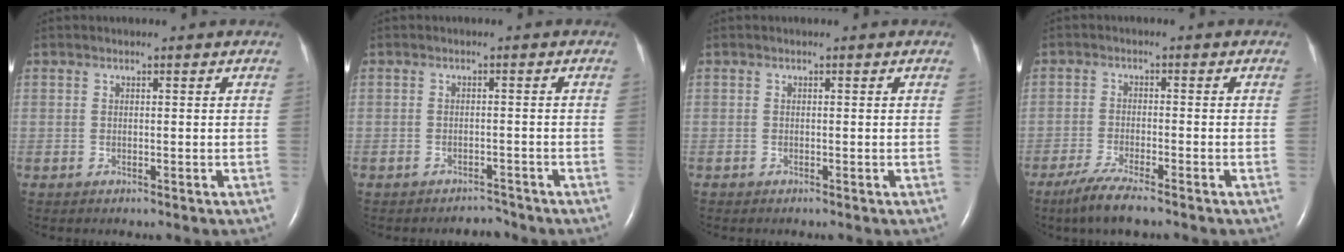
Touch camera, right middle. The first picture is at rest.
{"total": 1.9, "force": [-1.8, 0.5, -0.3], "torque": [0.003, -0.004, -0.024]}
{"total": 0.0}
{"total": 5.9, "force": [-4.3, 0.4, 3.9], "torque": [-0.083, -0.017, -0.075]}